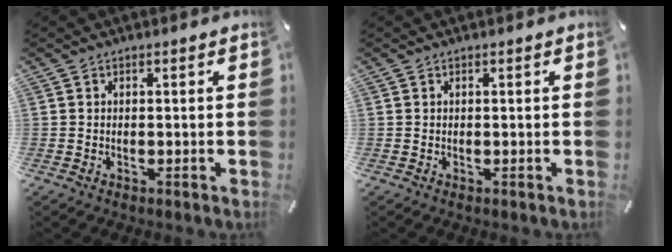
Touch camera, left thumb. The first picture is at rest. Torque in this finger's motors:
{"motor_torque": [0.00, 0.00, 0.00, 0.00, 0.00]}